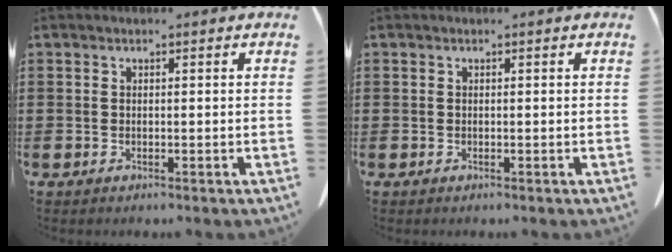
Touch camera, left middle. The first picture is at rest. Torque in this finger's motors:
{"motor_torque": [0.03, -0.10, -0.01, 0.00]}